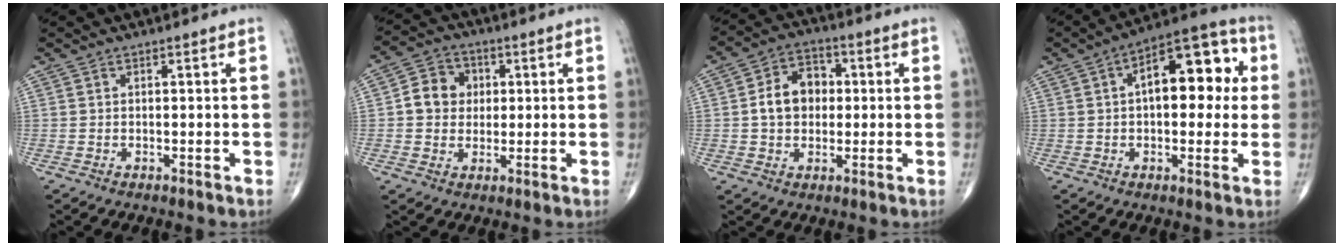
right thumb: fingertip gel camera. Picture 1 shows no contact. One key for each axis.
{"total": 7.6, "fx": 0.9, "fy": 6.7, "fz": 3.5, "tx": -0.030, "ty": 0.009, "tz": 0.005}
{"total": 8.8, "fx": 0.4, "fy": 6.7, "fz": 5.7, "tx": -0.073, "ty": 0.021, "tz": -0.001}
{"total": 15.4, "fx": 2.6, "fy": 7.8, "fz": 13.0, "tx": -0.150, "ty": 0.031, "tz": 0.029}